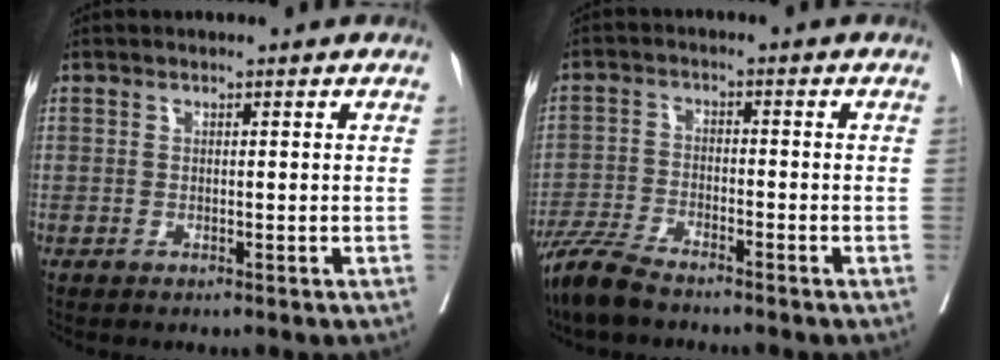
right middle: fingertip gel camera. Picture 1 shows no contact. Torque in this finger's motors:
{"motor_torque": [0.87, -0.96, 0.11, 0.03]}